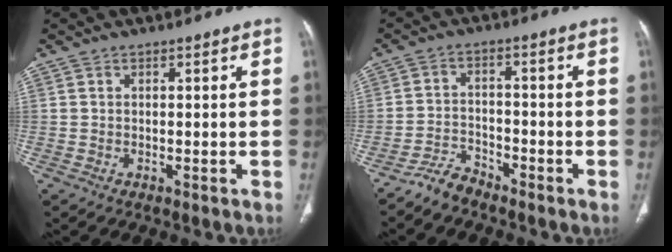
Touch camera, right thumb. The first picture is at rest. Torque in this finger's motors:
{"motor_torque": [2.66, 2.35, -0.24, -0.40, 0.08]}